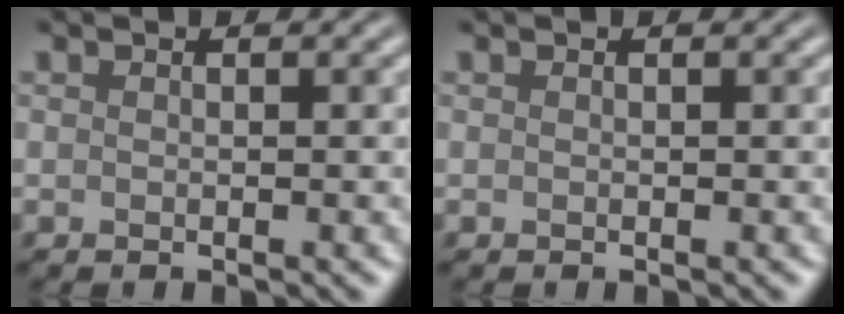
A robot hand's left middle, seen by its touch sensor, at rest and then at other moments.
{"total": 0.0}